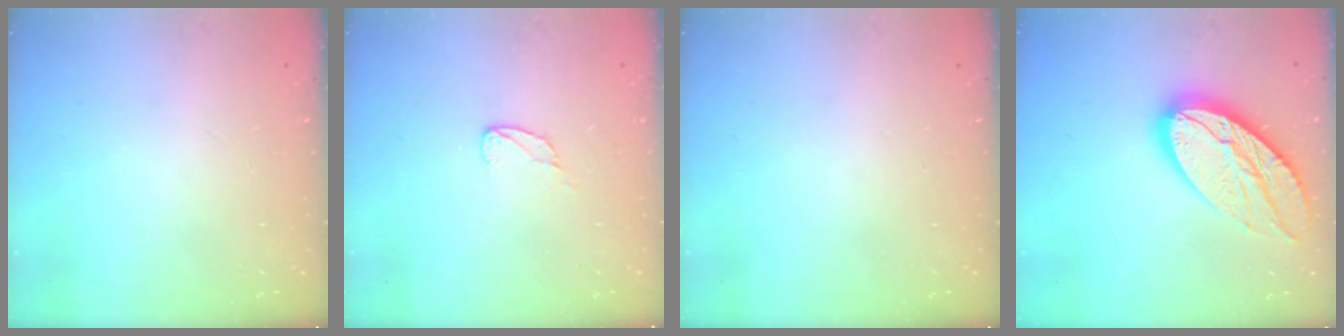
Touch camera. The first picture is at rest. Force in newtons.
{"total": 4.3, "press": 4.3, "slide": 0.4}
{"total": 0.0}
{"total": 19.3, "press": 19.2, "slide": 1.8}